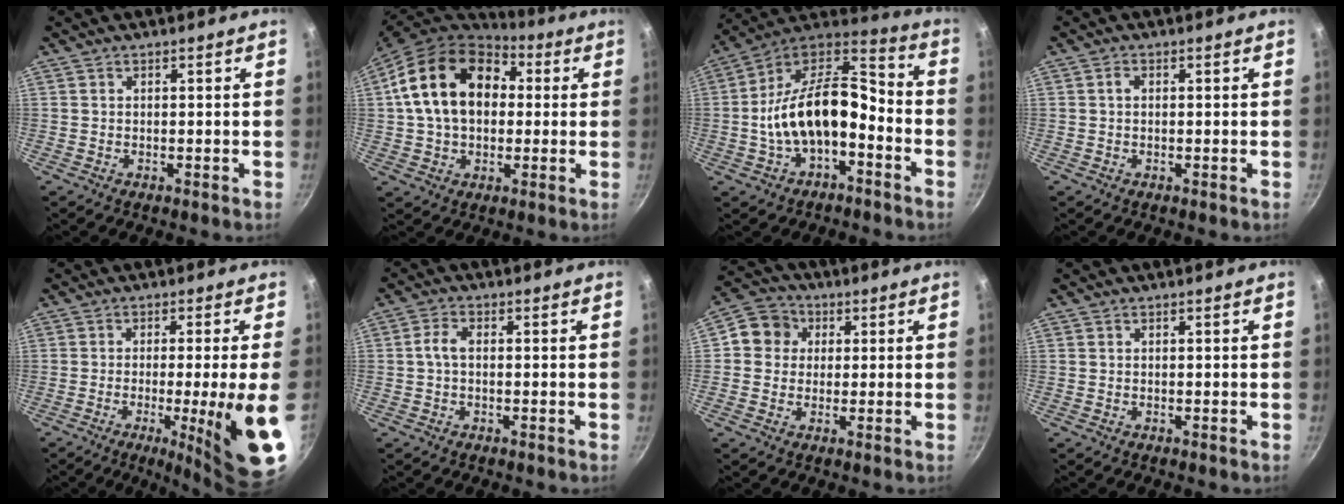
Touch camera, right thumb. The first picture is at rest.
{"total": 19.2, "force": [3.6, 13.8, 12.9], "torque": [-0.203, 0.028, 0.052]}
{"total": 18.7, "force": [-4.4, 10.0, 15.2], "torque": [-0.245, 0.062, -0.085]}
{"total": 1.2, "force": [0.1, 0.8, 0.8], "torque": [-0.015, 0.005, 0.001]}
{"total": 15.2, "force": [-3.7, 0.9, 14.8], "torque": [-0.204, -0.006, -0.044]}
{"total": 3.1, "force": [0.0, 1.9, 2.5], "torque": [-0.051, 0.014, -0.005]}
{"total": 7.3, "force": [1.3, 6.7, 2.7], "torque": [-0.009, 0.014, 0.004]}
{"total": 0.0}